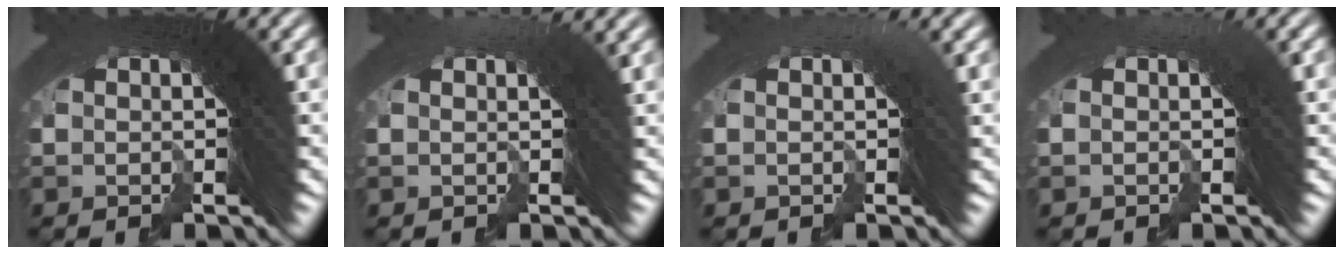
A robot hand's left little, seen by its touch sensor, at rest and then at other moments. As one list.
[{"total": 2.3, "force": [1.5, 0.0, 1.7], "torque": [-0.007, 0.021, 0.011]}, {"total": 1.2, "force": [0.3, 0.4, 1.1], "torque": [0.010, 0.023, -0.011]}, {"total": 0.8, "force": [-0.3, -0.1, 0.7], "torque": [0.013, 0.022, -0.017]}]